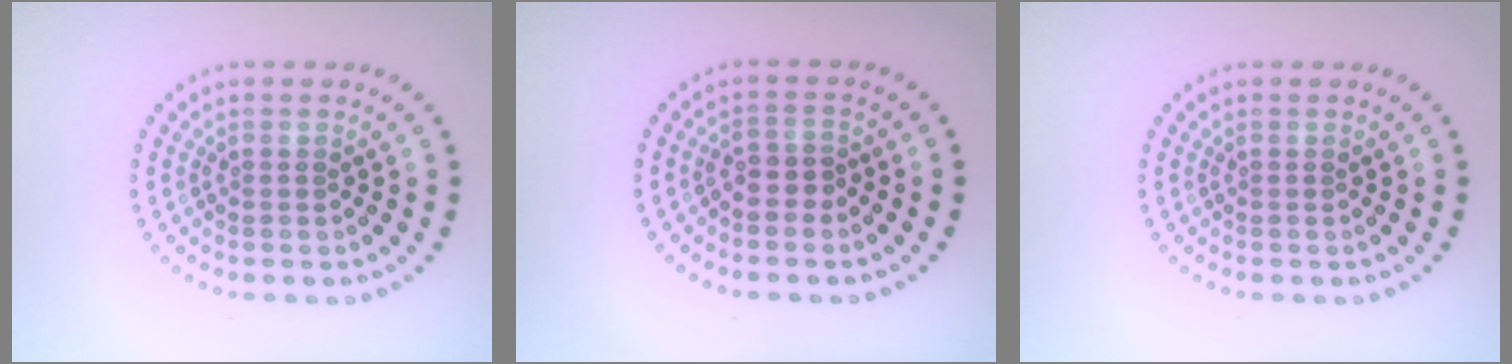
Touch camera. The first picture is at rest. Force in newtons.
{"total": 1.5, "press": 1.2, "slide": 0.9}
{"total": 0.0}